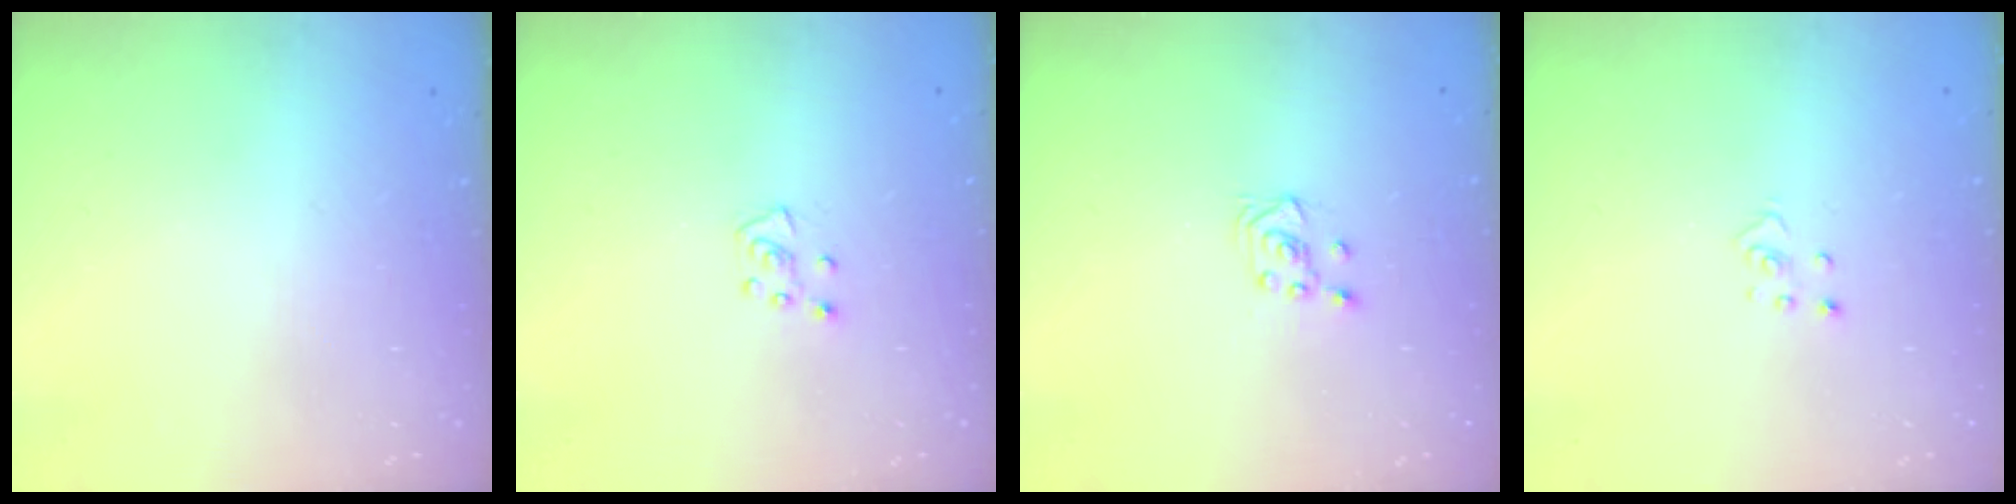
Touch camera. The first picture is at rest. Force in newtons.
{"total": 3.7, "press": 3.6, "slide": 0.4}
{"total": 3.4, "press": 3.3, "slide": 0.8}
{"total": 2.3, "press": 2.3, "slide": 0.2}